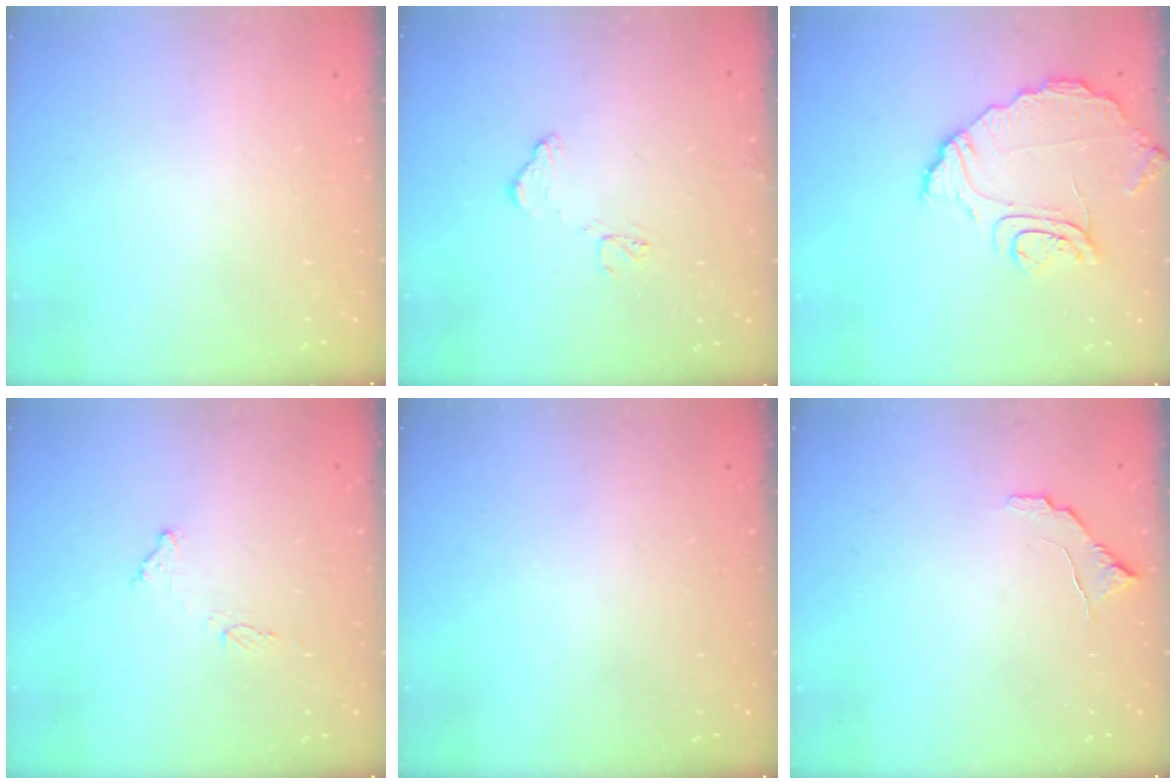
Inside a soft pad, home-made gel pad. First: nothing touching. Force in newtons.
{"total": 8.3, "press": 8.3, "slide": 0.3}
{"total": 9.4, "press": 9.3, "slide": 1.0}
{"total": 8.0, "press": 8.0, "slide": 0.4}
{"total": 3.7, "press": 3.3, "slide": 1.6}
{"total": 6.2, "press": 6.2, "slide": 0.5}